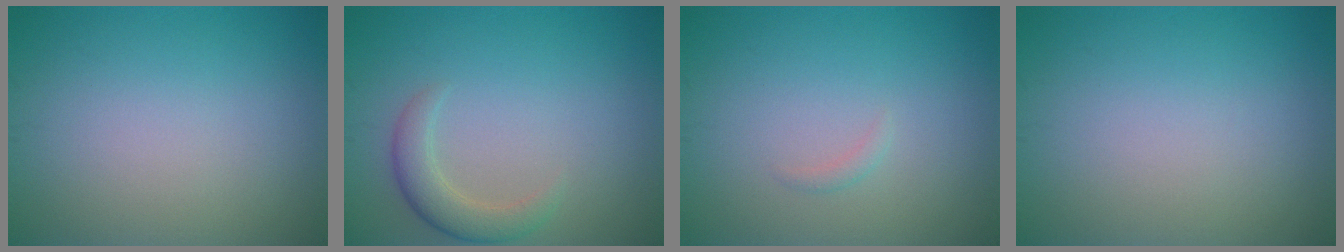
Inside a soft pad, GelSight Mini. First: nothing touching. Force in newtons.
{"total": 2.8, "press": 2.8, "slide": 0.0}
{"total": 0.6, "press": 0.6, "slide": 0.0}
{"total": 0.0}